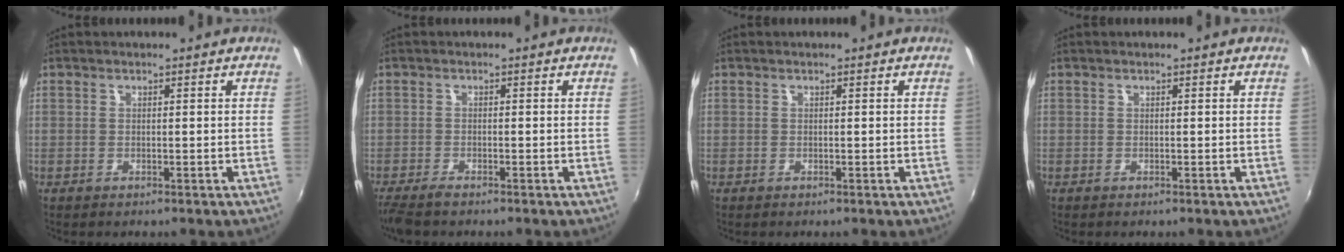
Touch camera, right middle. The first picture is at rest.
{"total": 4.2, "force": [-3.5, 0.7, 2.2], "torque": [-0.055, -0.021, -0.067]}
{"total": 0.0}
{"total": 0.0}